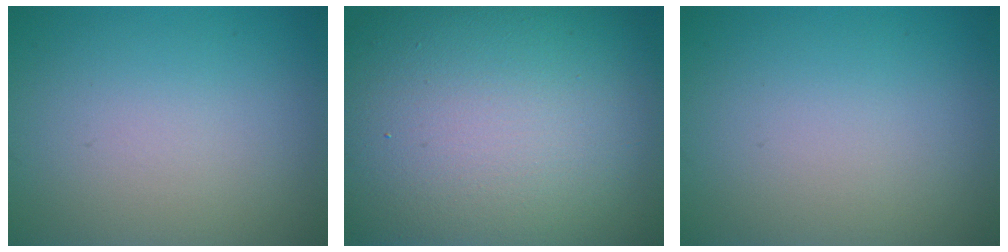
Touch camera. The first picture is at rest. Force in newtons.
{"total": 20.3, "press": 20.3, "slide": 1.1}
{"total": 0.0}